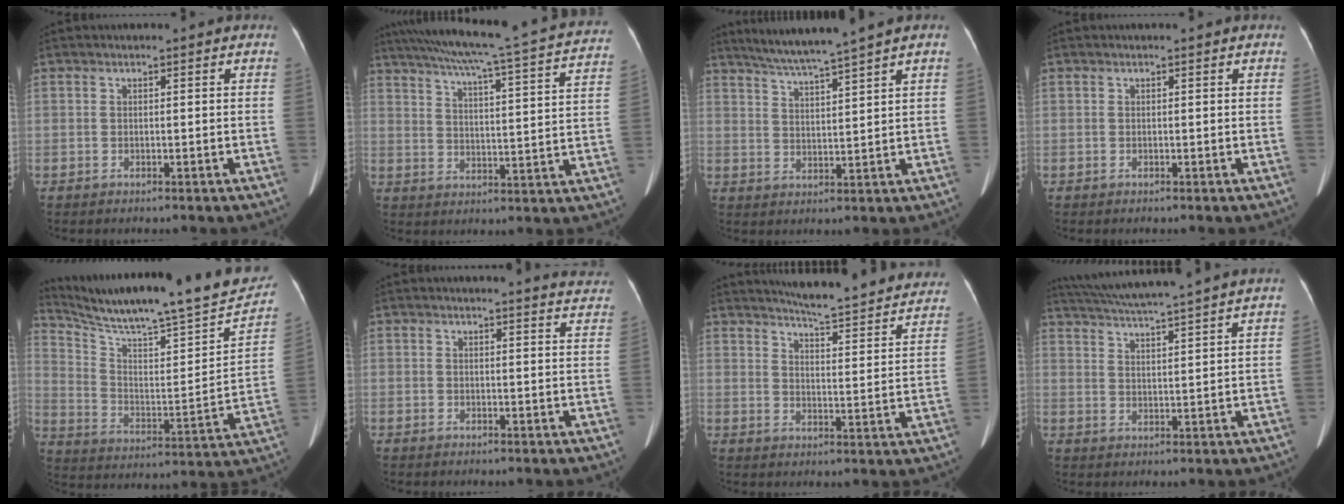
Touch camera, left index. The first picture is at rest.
{"total": 26.9, "force": [23.5, 0.8, 13.0], "torque": [-0.209, -0.031, 0.295]}
{"total": 8.1, "force": [6.8, -1.8, 3.9], "torque": [-0.068, 0.004, 0.120]}
{"total": 0.0}
{"total": 26.5, "force": [23.5, 2.2, 12.2], "torque": [-0.198, -0.051, 0.332]}
{"total": 9.5, "force": [9.3, 0.3, 1.8], "torque": [-0.003, -0.038, 0.076]}
{"total": 24.1, "force": [22.0, 2.4, 9.4], "torque": [-0.128, -0.063, 0.262]}
{"total": 17.2, "force": [15.3, -1.4, 7.8], "torque": [-0.145, 0.005, 0.219]}